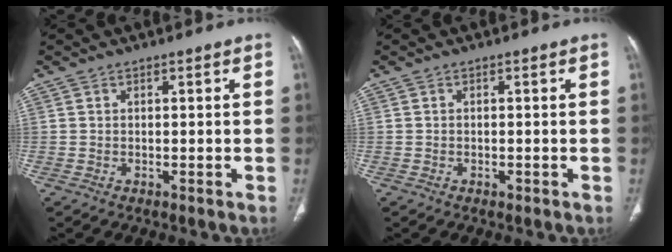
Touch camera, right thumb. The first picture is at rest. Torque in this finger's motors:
{"motor_torque": [0.02, 0.13, -0.24, 0.11, -0.02]}